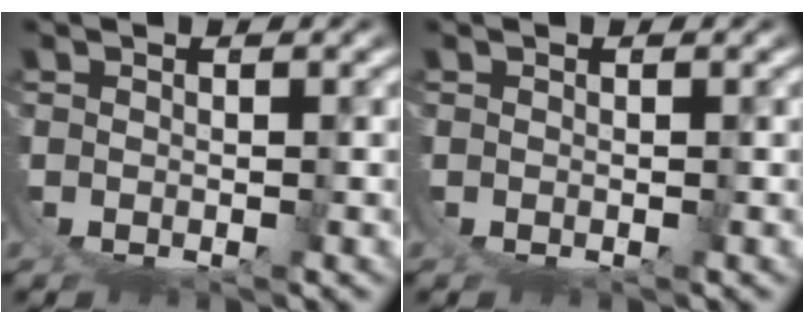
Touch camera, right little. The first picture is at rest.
{"total": 0.0}